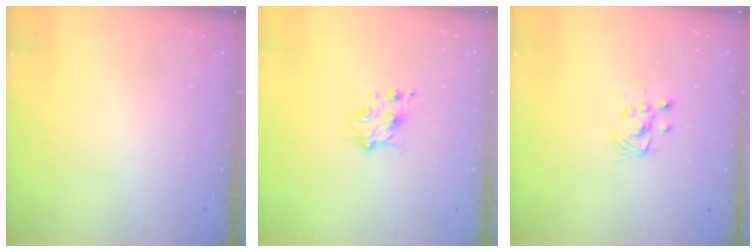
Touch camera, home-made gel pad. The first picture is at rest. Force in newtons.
{"total": 5.5, "press": 5.4, "slide": 1.0}
{"total": 2.7, "press": 2.7, "slide": 0.2}